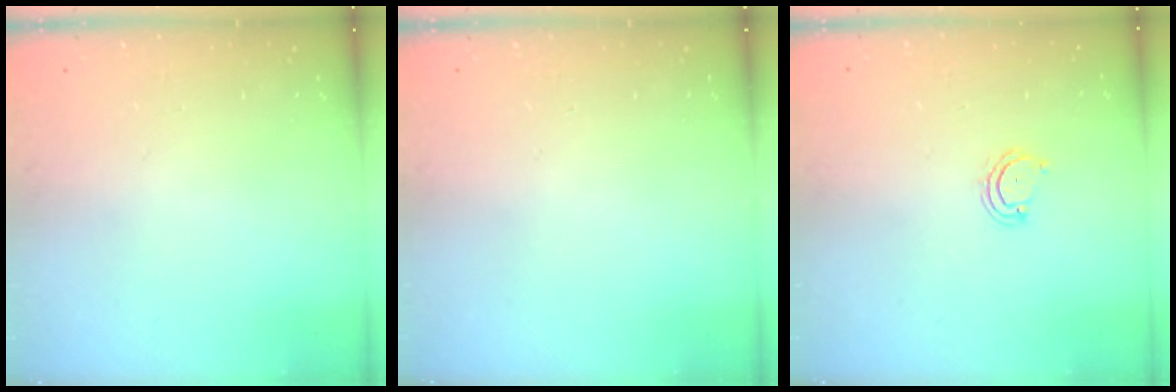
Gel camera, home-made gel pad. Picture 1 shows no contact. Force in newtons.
{"total": 0.0}
{"total": 3.9, "press": 3.9, "slide": 0.3}